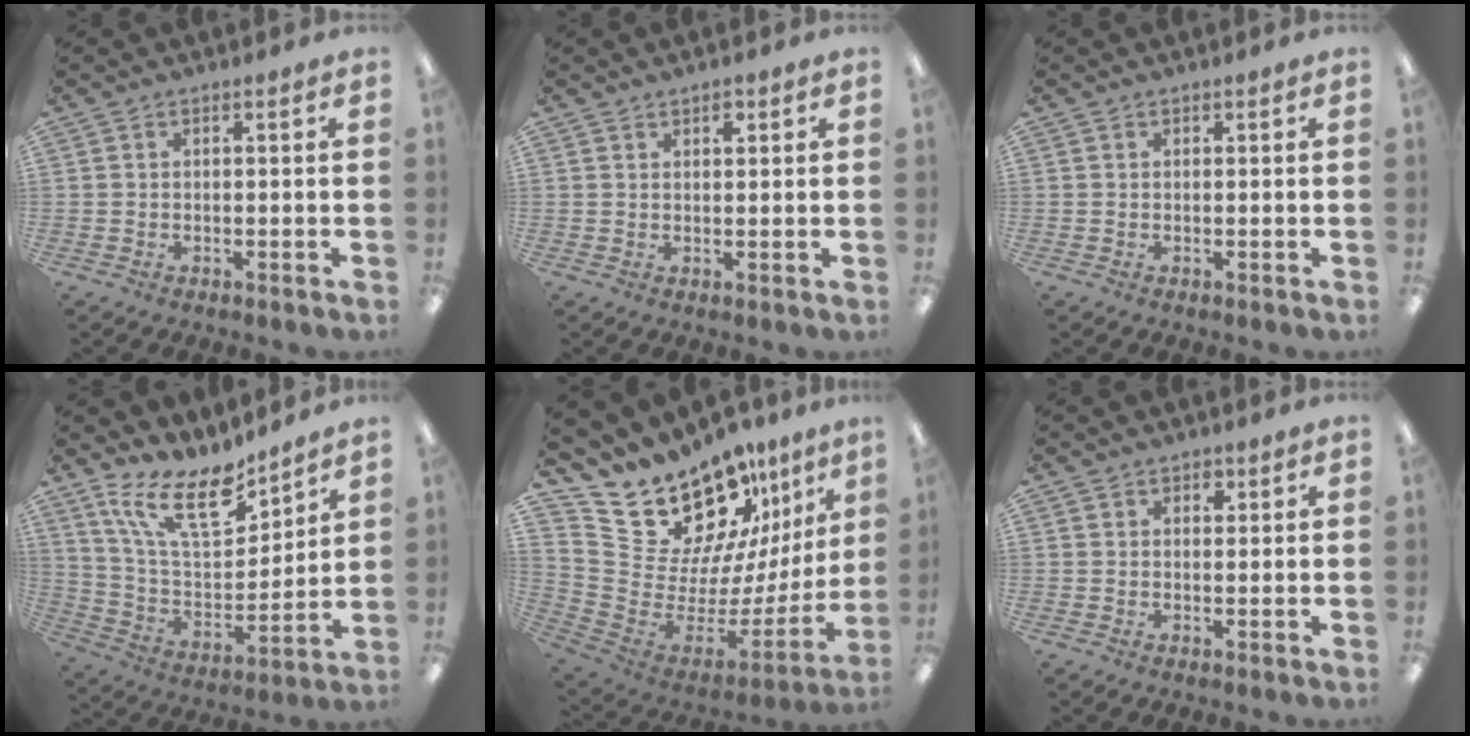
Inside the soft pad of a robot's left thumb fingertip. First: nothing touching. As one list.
[{"total": 2.0, "force": [1.5, 1.0, 0.8], "torque": [-0.002, -0.006, 0.024]}, {"total": 0.0}, {"total": 17.6, "force": [12.5, 6.4, 10.6], "torque": [-0.212, -0.066, 0.223]}, {"total": 20.8, "force": [18.1, 8.4, 6.1], "torque": [-0.114, -0.158, 0.345]}, {"total": 1.9, "force": [1.2, 1.2, 0.7], "torque": [0.002, -0.003, 0.018]}]